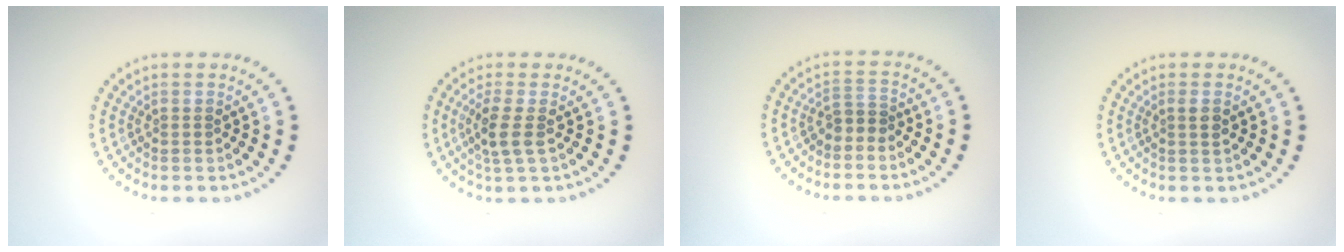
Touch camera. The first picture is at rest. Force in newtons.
{"total": 2.4, "press": 2.1, "slide": 1.2}
{"total": 1.3, "press": 1.0, "slide": 0.8}
{"total": 1.0, "press": 0.8, "slide": 0.5}